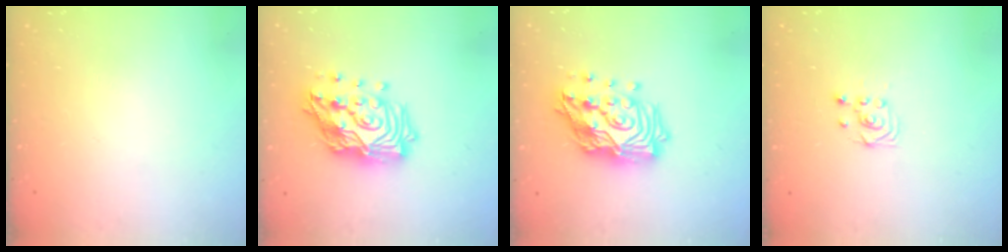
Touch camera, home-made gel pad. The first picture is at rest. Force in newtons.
{"total": 18.6, "press": 18.6, "slide": 1.4}
{"total": 18.6, "press": 18.6, "slide": 1.4}
{"total": 2.7, "press": 2.4, "slide": 1.3}